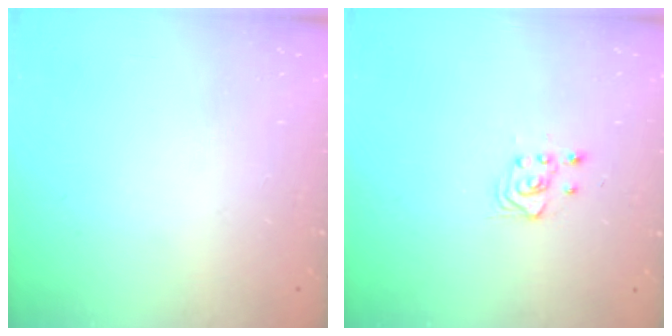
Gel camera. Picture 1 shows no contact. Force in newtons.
{"total": 3.0, "press": 2.8, "slide": 1.0}